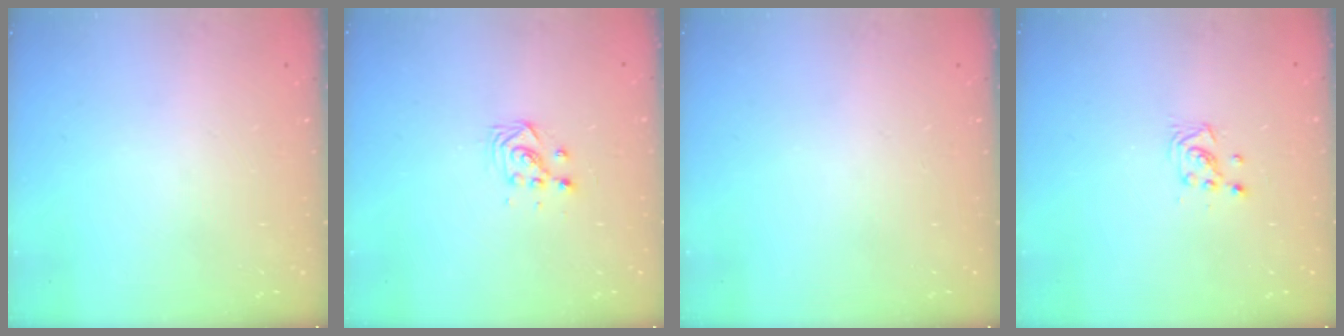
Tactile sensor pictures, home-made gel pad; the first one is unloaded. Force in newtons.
{"total": 3.5, "press": 3.5, "slide": 0.4}
{"total": 0.0}
{"total": 3.0, "press": 2.9, "slide": 0.5}